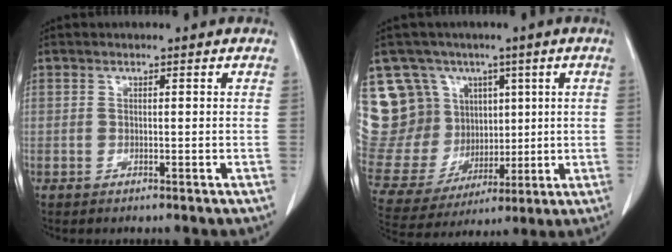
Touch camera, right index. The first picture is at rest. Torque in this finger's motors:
{"motor_torque": [-0.35, 0.69, -0.03, 0.00]}